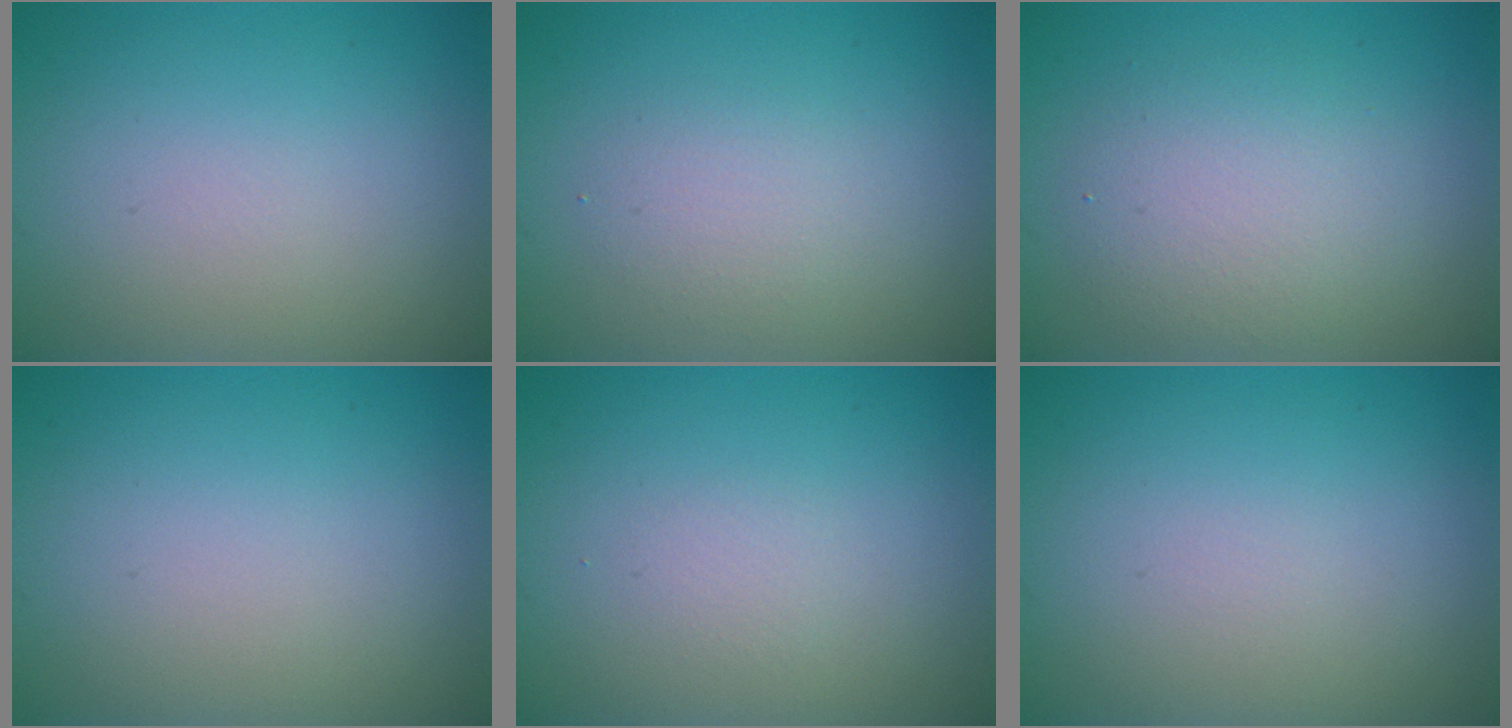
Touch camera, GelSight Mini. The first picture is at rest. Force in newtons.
{"total": 1.9, "press": 1.9, "slide": 0.1}
{"total": 4.0, "press": 4.0, "slide": 0.5}
{"total": 0.0}
{"total": 0.7, "press": 0.7, "slide": 0.0}
{"total": 0.0}